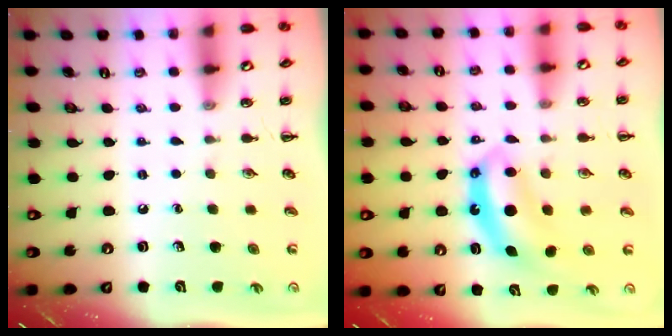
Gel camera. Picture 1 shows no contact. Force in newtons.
{"total": 6.9, "press": 6.9, "slide": 0.7}